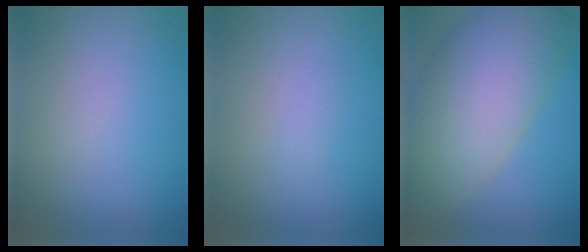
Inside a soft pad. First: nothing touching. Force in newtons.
{"total": 0.6, "press": 0.6, "slide": 0.0}
{"total": 11.7, "press": 11.7, "slide": 0.6}